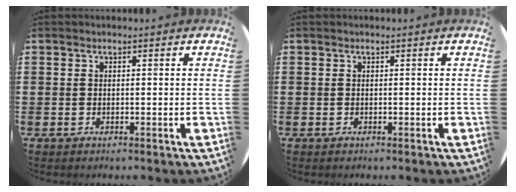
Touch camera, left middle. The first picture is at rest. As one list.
[{"total": 0.0}]